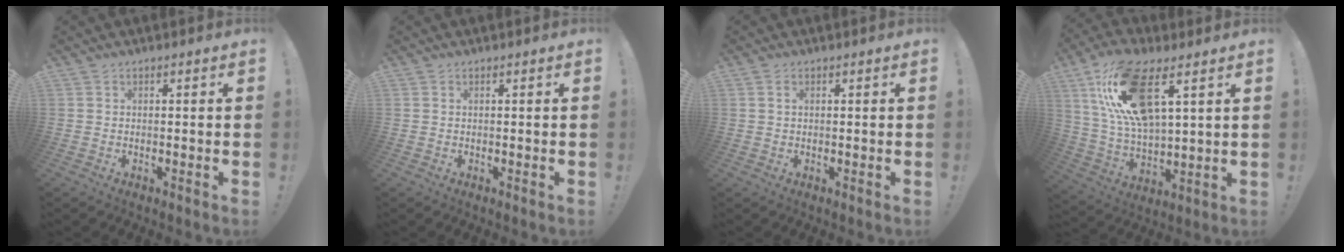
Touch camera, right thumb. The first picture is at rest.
{"total": 0.0}
{"total": 1.3, "force": [0.5, 0.8, 0.8], "torque": [-0.014, 0.001, 0.009]}
{"total": 19.2, "force": [9.3, 8.4, 14.5], "torque": [-0.289, -0.027, 0.162]}